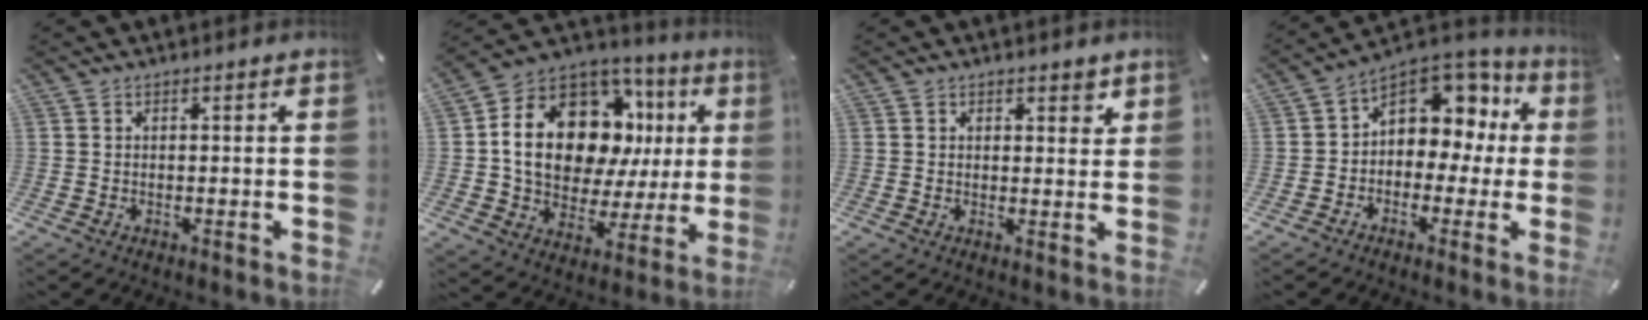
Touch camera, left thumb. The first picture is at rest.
{"total": 19.9, "force": [5.4, 13.8, 13.4], "torque": [-0.249, -0.032, 0.094]}
{"total": 2.5, "force": [1.6, 1.6, 1.0], "torque": [0.001, -0.005, 0.023]}
{"total": 9.9, "force": [3.6, 7.8, 4.9], "torque": [-0.073, -0.030, 0.067]}